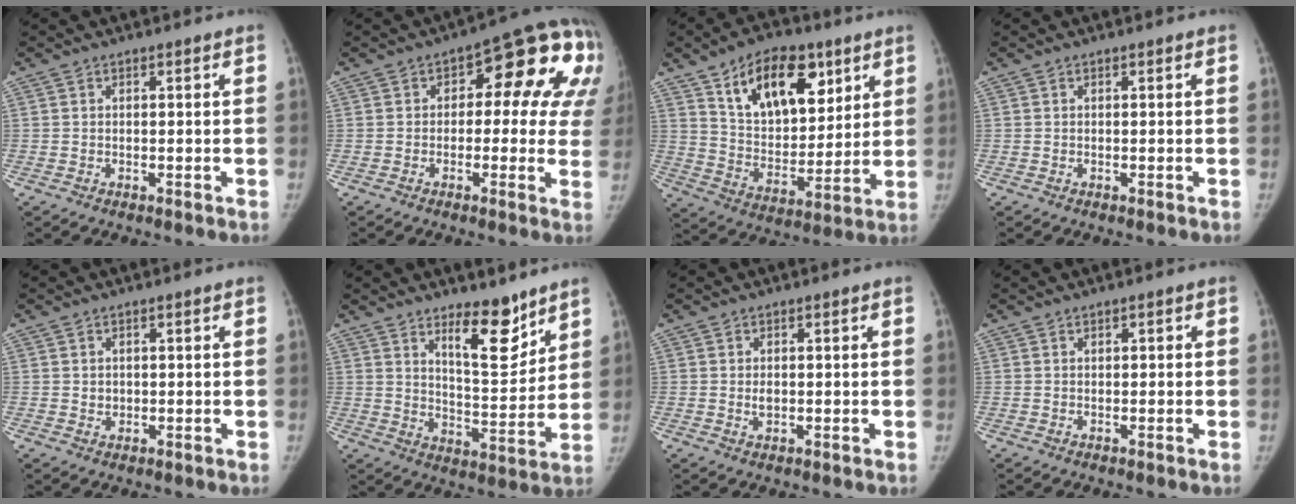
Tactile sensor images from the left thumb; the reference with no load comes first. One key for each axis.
{"total": 16.8, "fx": 4.2, "fy": 9.2, "fz": 13.5, "tx": -0.093, "ty": 0.015, "tz": 0.034}
{"total": 18.9, "fx": 9.6, "fy": 10.7, "fz": 12.3, "tx": -0.144, "ty": -0.045, "tz": 0.169}
{"total": 0.0}
{"total": 1.4, "fx": 0.2, "fy": 1.3, "fz": 0.5, "tx": -0.001, "ty": 0.000, "tz": 0.006}
{"total": 10.9, "fx": 7.5, "fy": 3.9, "fz": 6.8, "tx": -0.077, "ty": -0.068, "tz": 0.129}
{"total": 1.6, "fx": 0.0, "fy": 1.1, "fz": 1.2, "tx": -0.014, "ty": -0.001, "tz": 0.001}
{"total": 0.9, "fx": 0.2, "fy": 0.7, "fz": 0.5, "tx": -0.001, "ty": 0.002, "tz": 0.001}